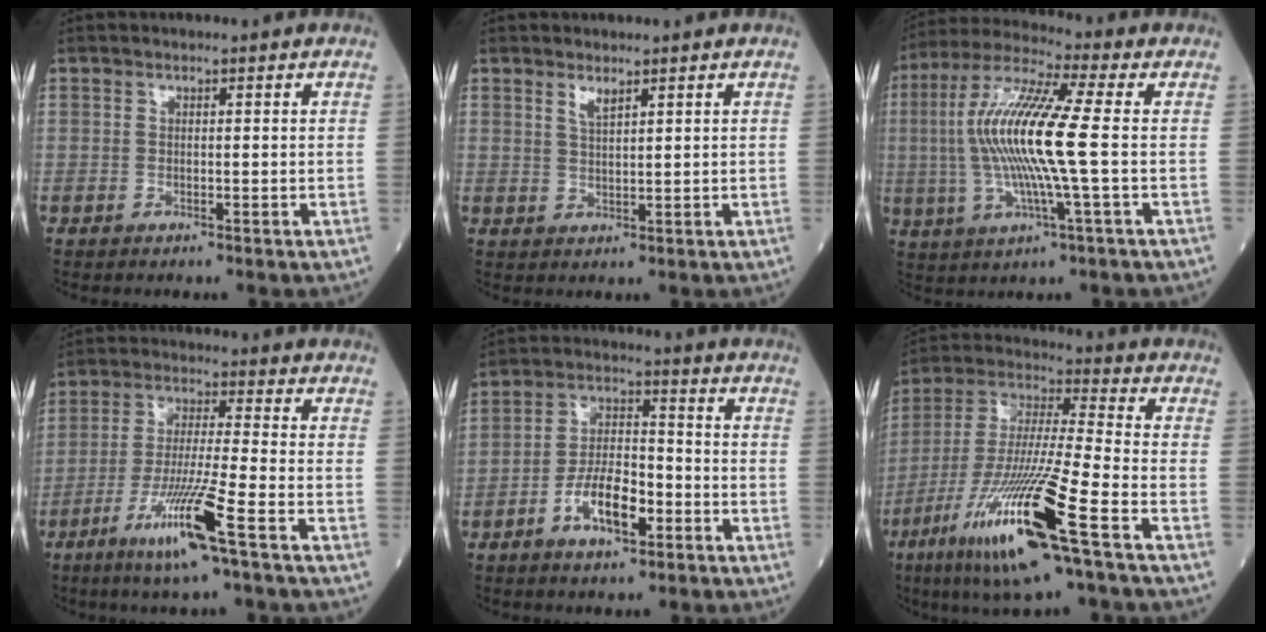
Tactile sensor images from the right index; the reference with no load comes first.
{"total": 1.9, "force": [1.4, 0.2, 1.2], "torque": [-0.027, -0.002, 0.034]}
{"total": 14.6, "force": [-0.2, 0.5, 14.5], "torque": [-0.303, 0.006, -0.013]}
{"total": 11.1, "force": [-5.8, -0.9, 9.4], "torque": [-0.185, -0.023, -0.111]}
{"total": 8.7, "force": [-4.0, 3.2, 7.0], "torque": [-0.136, 0.008, -0.073]}
{"total": 19.9, "force": [-9.6, 0.6, 17.5], "torque": [-0.372, -0.044, -0.182]}